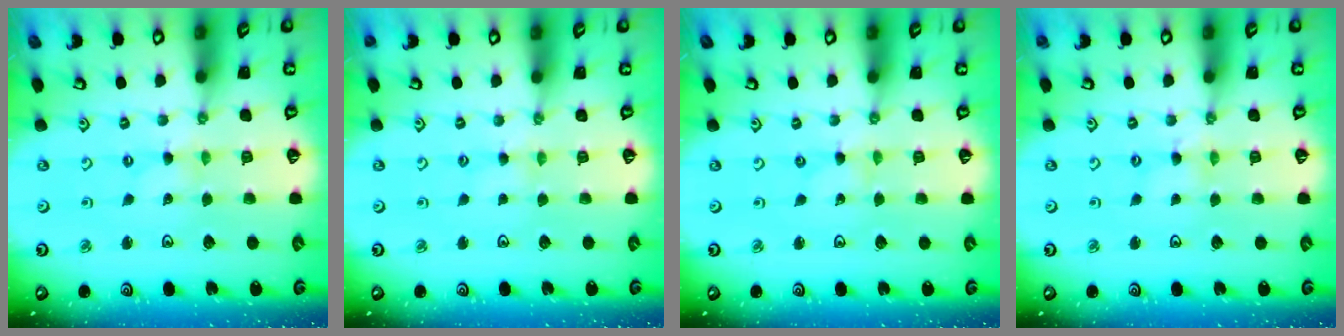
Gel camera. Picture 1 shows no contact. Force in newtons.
{"total": 2.4, "press": 2.4, "slide": 0.4}
{"total": 0.0}
{"total": 1.2, "press": 1.2, "slide": 0.2}